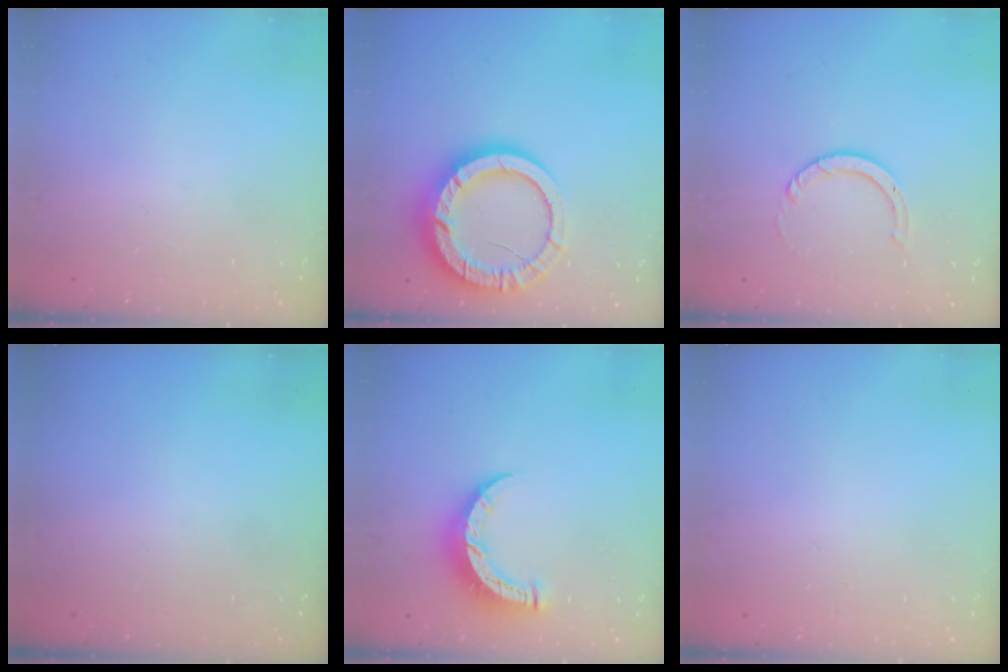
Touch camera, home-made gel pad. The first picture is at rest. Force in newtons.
{"total": 16.6, "press": 16.6, "slide": 1.6}
{"total": 4.0, "press": 4.0, "slide": 0.3}
{"total": 0.0}
{"total": 8.6, "press": 8.6, "slide": 0.6}
{"total": 2.6, "press": 2.6, "slide": 0.2}